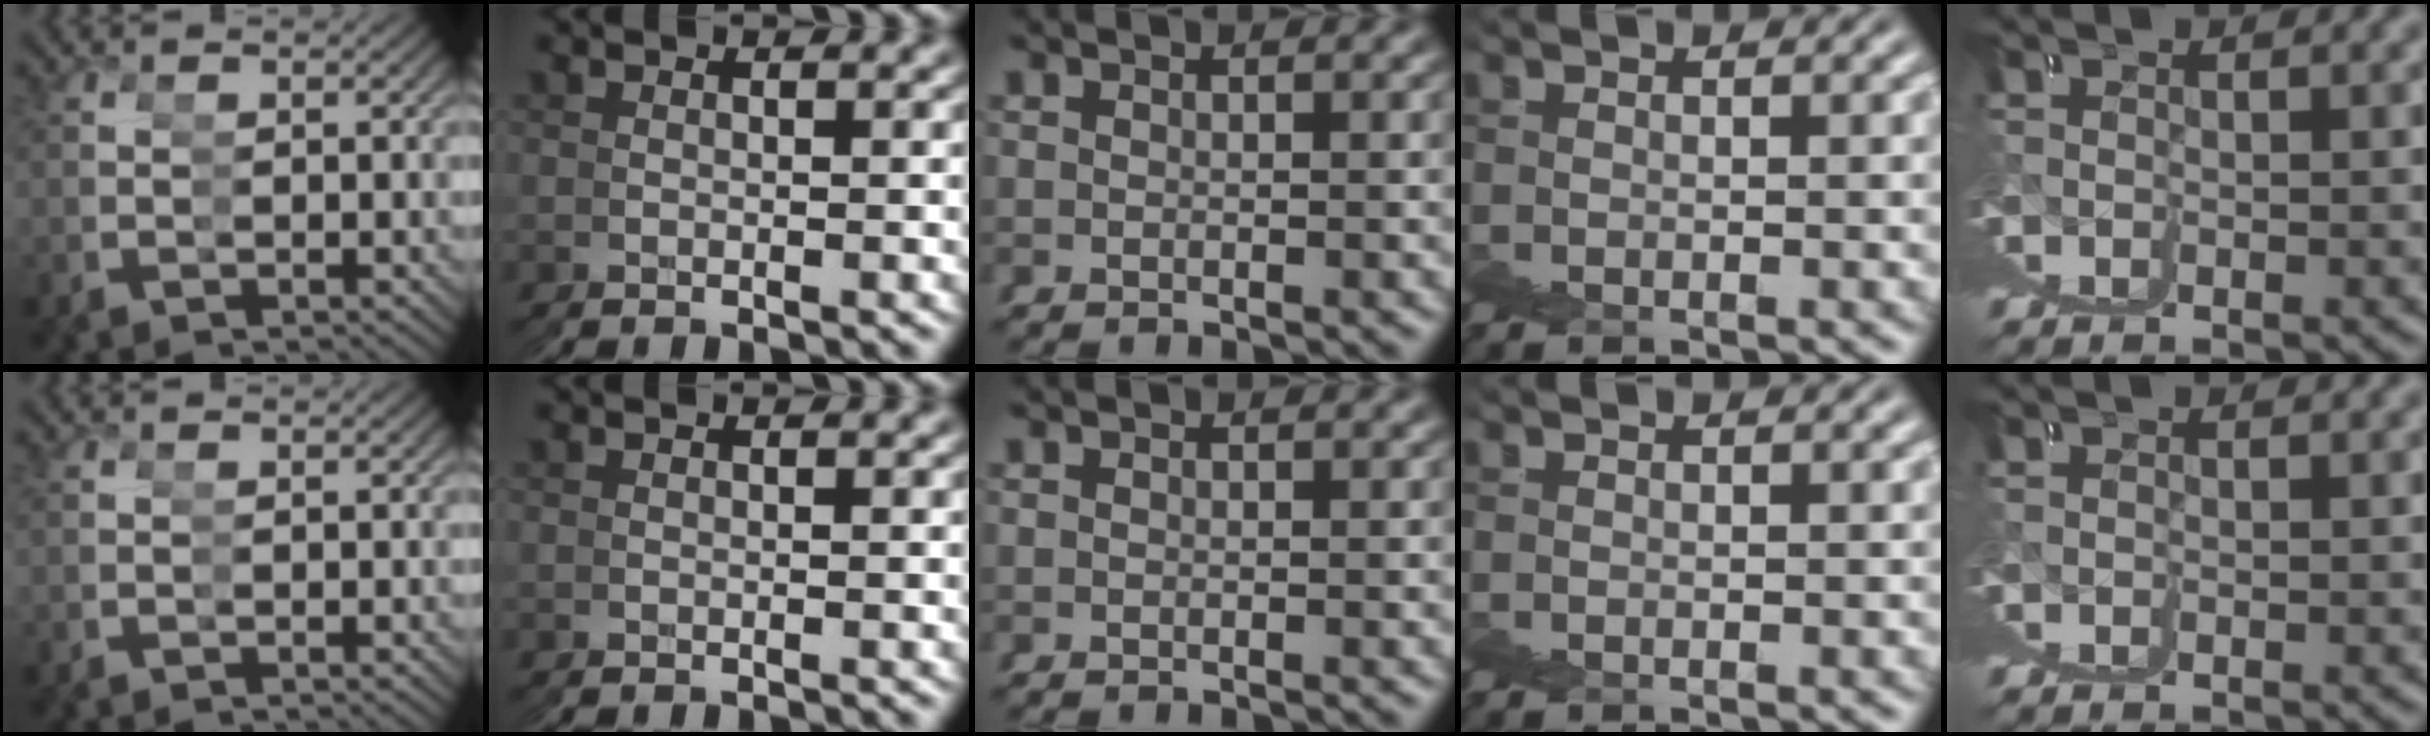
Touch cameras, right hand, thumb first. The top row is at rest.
{}